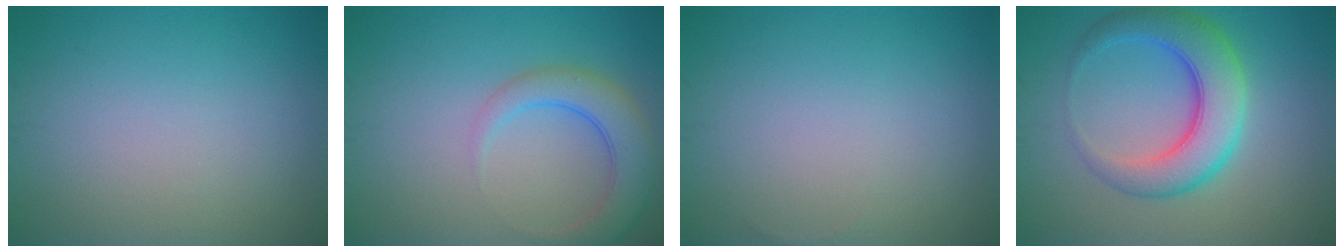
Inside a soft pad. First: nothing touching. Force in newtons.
{"total": 4.3, "press": 4.3, "slide": 0.3}
{"total": 0.0}
{"total": 6.6, "press": 6.6, "slide": 0.2}